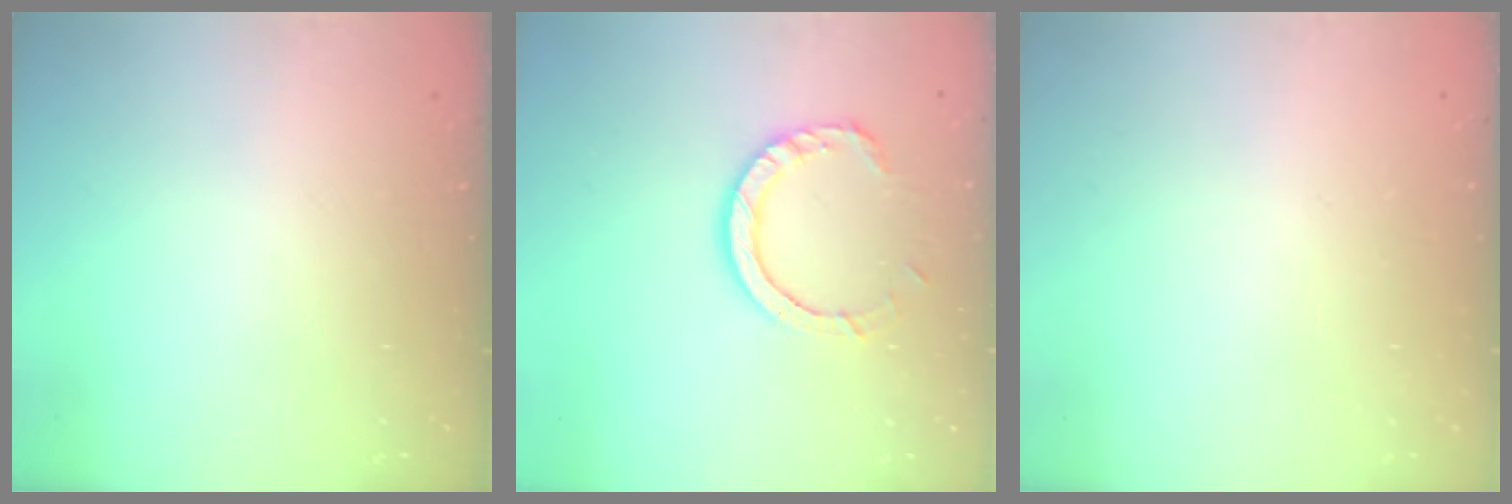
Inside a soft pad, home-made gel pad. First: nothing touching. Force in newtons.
{"total": 8.9, "press": 8.8, "slide": 1.2}
{"total": 2.4, "press": 2.4, "slide": 0.2}